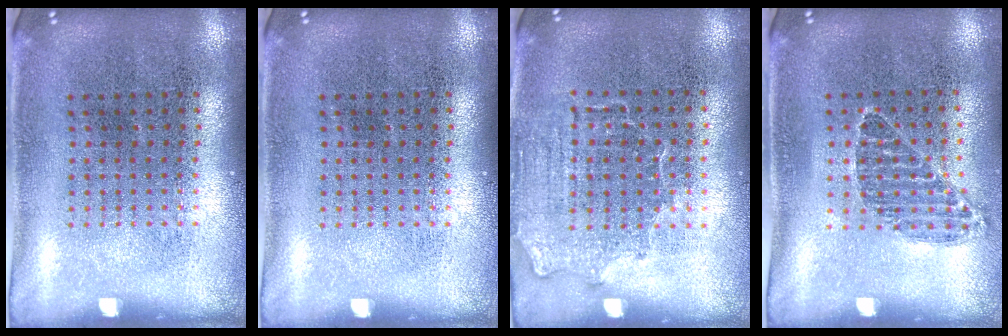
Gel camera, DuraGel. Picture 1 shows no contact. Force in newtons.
{"total": 0.0}
{"total": 1.4, "press": 1.2, "slide": 0.7}
{"total": 0.9, "press": 0.7, "slide": 0.5}